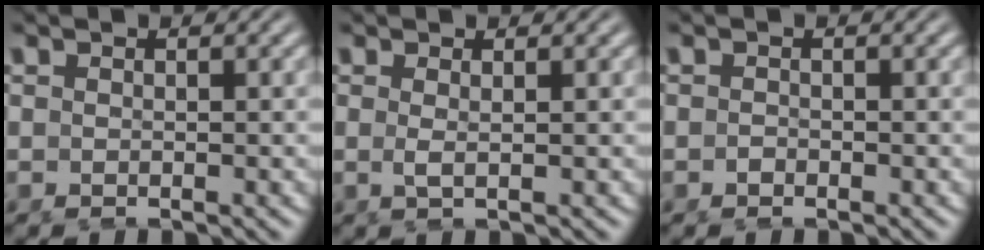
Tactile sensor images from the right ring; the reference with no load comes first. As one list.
[{"total": 1.3, "force": [0.2, -0.9, 0.9], "torque": [-0.017, -0.008, 0.010]}, {"total": 0.5, "force": [-0.5, -0.2, -0.1], "torque": [0.002, -0.002, -0.009]}]